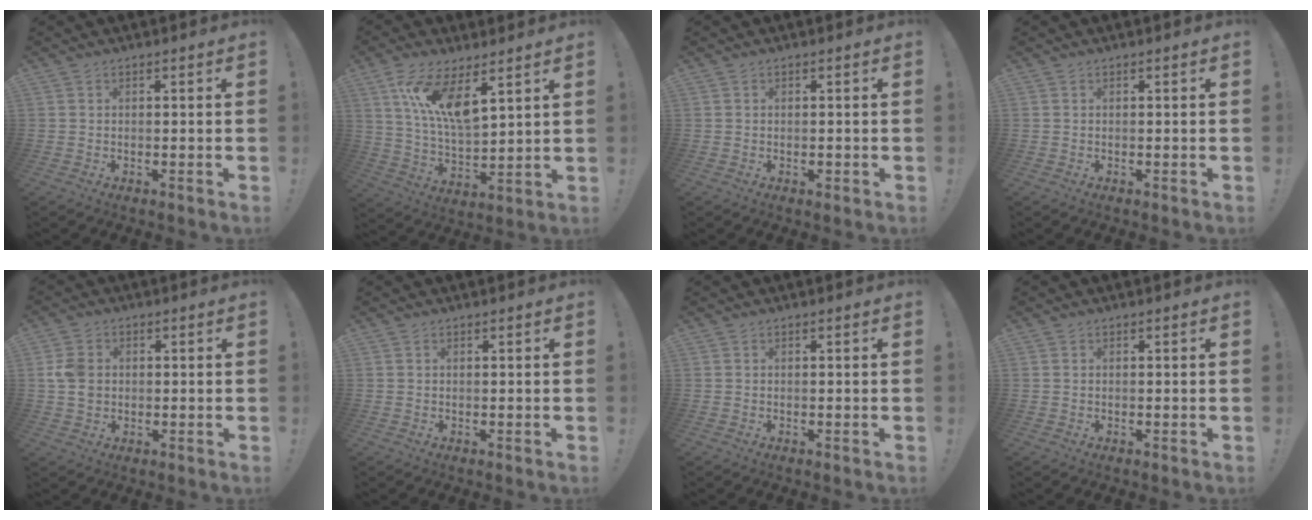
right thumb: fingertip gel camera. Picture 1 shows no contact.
{"total": 13.3, "force": [7.8, 4.3, 10.0], "torque": [-0.196, -0.038, 0.137]}
{"total": 0.7, "force": [-0.3, 0.4, 0.5], "torque": [0.003, -0.002, -0.006]}
{"total": 0.0}
{"total": 5.9, "force": [0.2, 4.9, 3.3], "torque": [-0.060, 0.006, 0.005]}
{"total": 0.0}
{"total": 0.0}
{"total": 0.0}